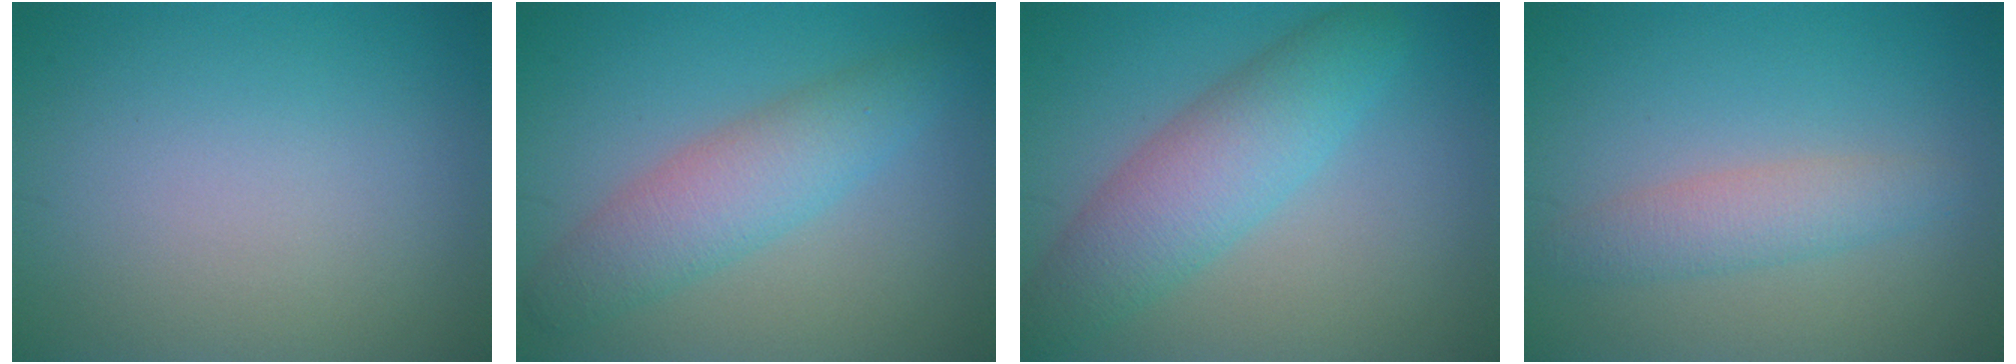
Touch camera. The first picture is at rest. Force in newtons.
{"total": 4.7, "press": 4.7, "slide": 0.2}
{"total": 5.8, "press": 5.8, "slide": 0.2}
{"total": 2.8, "press": 2.8, "slide": 0.1}